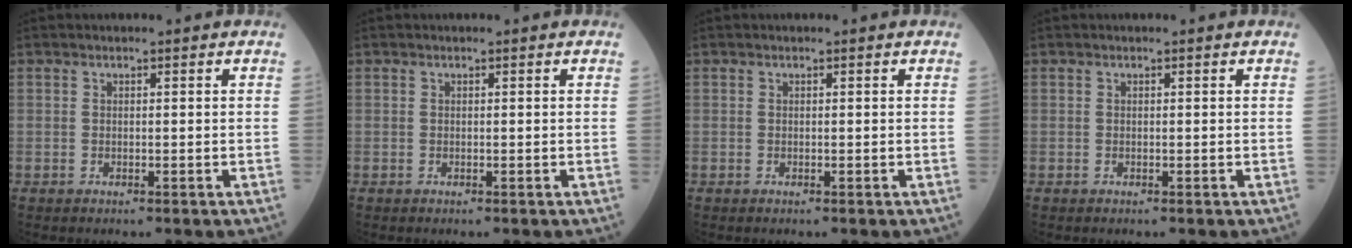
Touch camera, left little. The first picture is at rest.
{"total": 0.0}
{"total": 0.0}
{"total": 0.0}